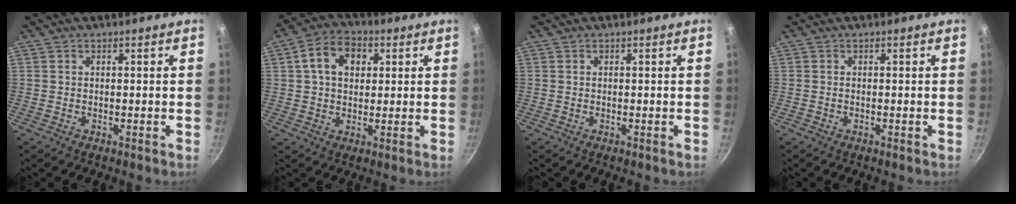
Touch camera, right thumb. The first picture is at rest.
{"total": 9.3, "force": [2.5, 6.7, 5.9], "torque": [-0.082, 0.012, 0.031]}
{"total": 0.0}
{"total": 0.0}